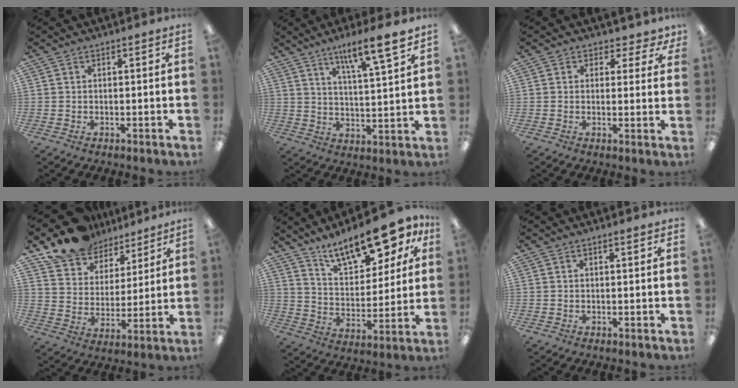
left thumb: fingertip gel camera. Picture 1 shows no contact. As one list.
[{"total": 10.9, "force": [8.0, 1.4, 7.3], "torque": [-0.112, -0.051, 0.128]}, {"total": 2.9, "force": [1.7, 2.3, 0.7], "torque": [-0.004, -0.007, 0.028]}, {"total": 14.2, "force": [12.1, 7.0, 2.8], "torque": [-0.073, -0.089, 0.228]}, {"total": 16.5, "force": [12.6, 6.1, 8.7], "torque": [-0.142, -0.074, 0.217]}, {"total": 1.3, "force": [0.7, 0.3, 1.0], "torque": [-0.020, 0.001, 0.012]}]